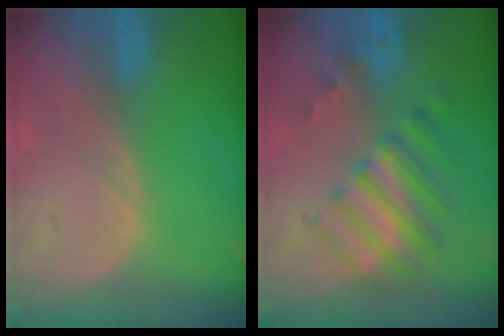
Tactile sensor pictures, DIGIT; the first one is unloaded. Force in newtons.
{"total": 7.8, "press": 7.0, "slide": 3.4}